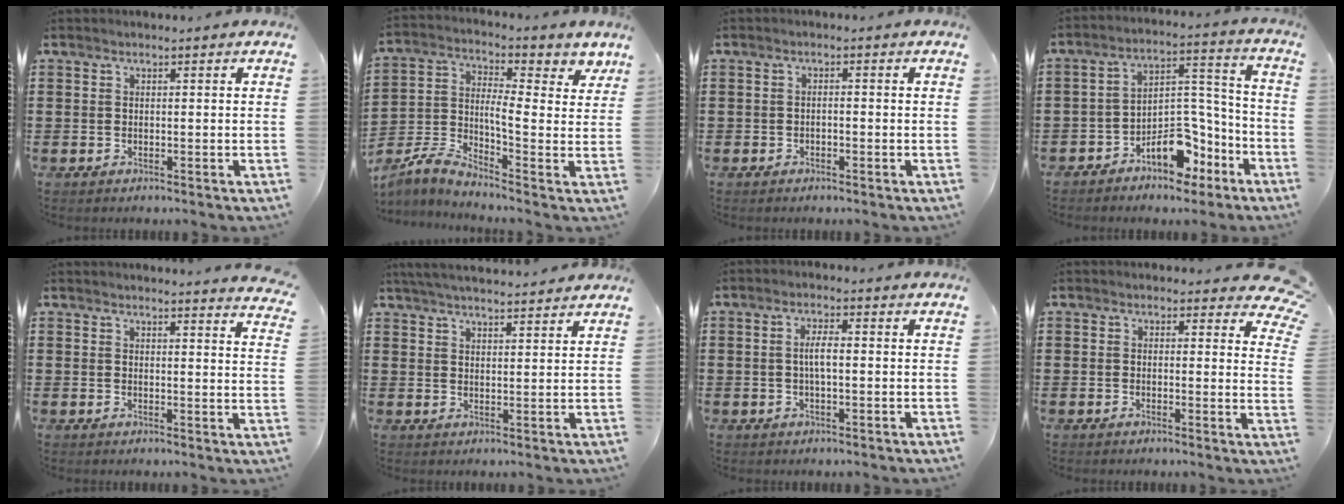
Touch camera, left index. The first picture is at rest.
{"total": 4.1, "force": [0.2, 1.9, 3.7], "torque": [-0.091, -0.027, -0.010]}
{"total": 0.9, "force": [-0.8, 0.3, 0.3], "torque": [-0.010, -0.003, -0.015]}
{"total": 8.5, "force": [-6.2, 4.4, 3.7], "torque": [-0.063, 0.024, -0.117]}
{"total": 3.0, "force": [2.9, -0.4, 0.4], "torque": [-0.010, -0.015, 0.054]}
{"total": 4.0, "force": [3.9, -0.3, 0.8], "torque": [-0.028, -0.013, 0.071]}
{"total": 3.1, "force": [-0.1, 0.8, 3.0], "torque": [-0.062, -0.003, -0.004]}
{"total": 2.7, "force": [2.2, 1.2, 1.2], "torque": [-0.017, -0.009, 0.036]}